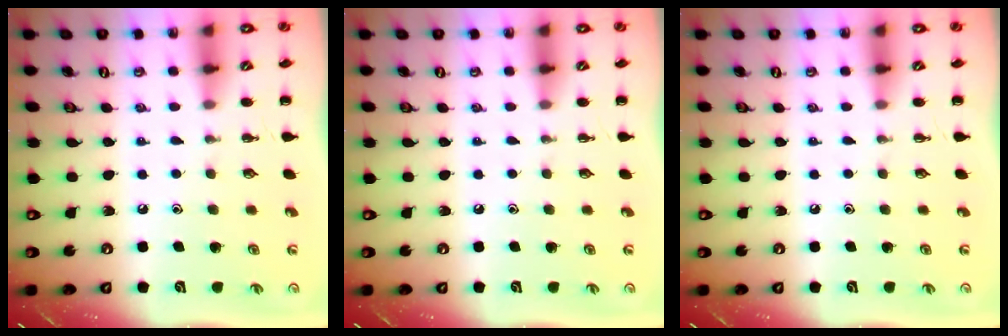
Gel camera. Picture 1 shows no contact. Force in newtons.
{"total": 0.0}
{"total": 0.0}